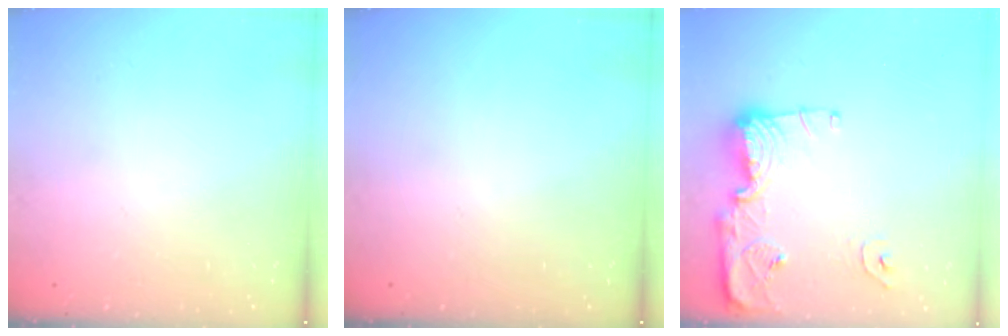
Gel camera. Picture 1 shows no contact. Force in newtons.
{"total": 0.0}
{"total": 13.8, "press": 13.8, "slide": 1.3}